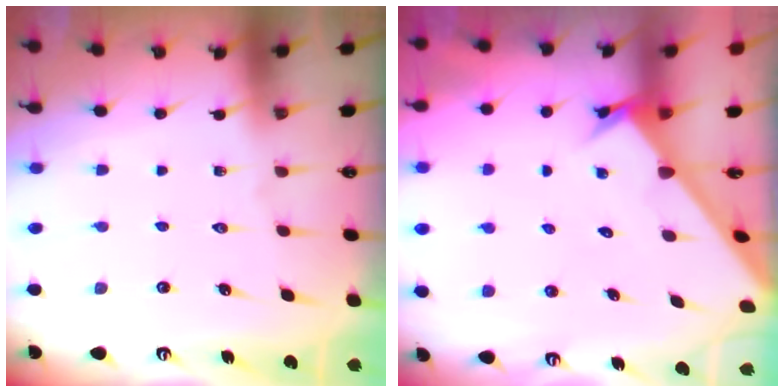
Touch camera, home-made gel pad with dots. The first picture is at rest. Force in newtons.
{"total": 2.2, "press": 2.2, "slide": 0.1}